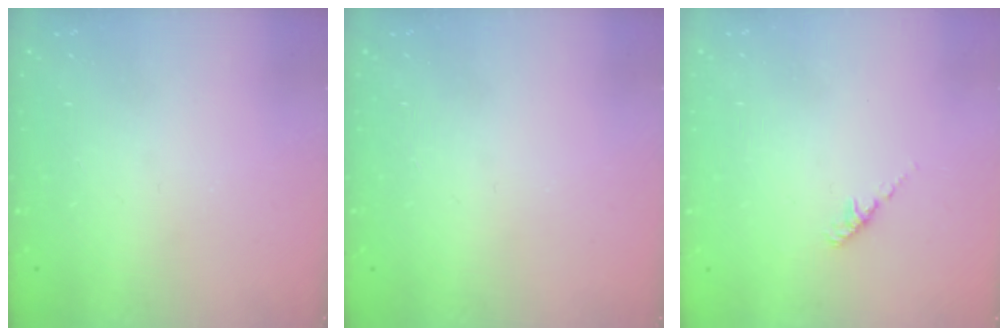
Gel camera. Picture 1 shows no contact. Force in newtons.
{"total": 0.0}
{"total": 2.2, "press": 2.1, "slide": 0.6}